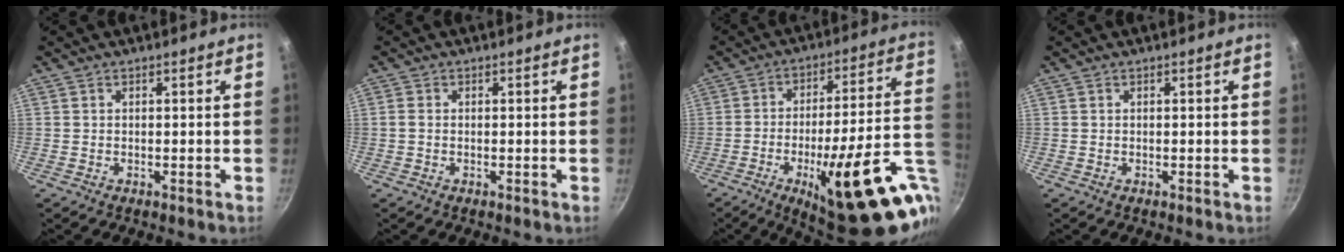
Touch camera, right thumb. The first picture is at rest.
{"total": 1.0, "force": [-0.1, 0.7, 0.7], "torque": [-0.015, 0.002, -0.004]}
{"total": 26.8, "force": [-9.1, 7.0, 24.2], "torque": [-0.300, 0.015, -0.122]}
{"total": 0.0}